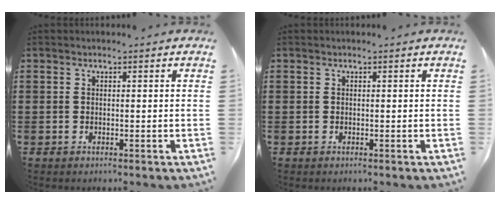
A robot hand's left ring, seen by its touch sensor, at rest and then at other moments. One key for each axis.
{"total": 0.0}